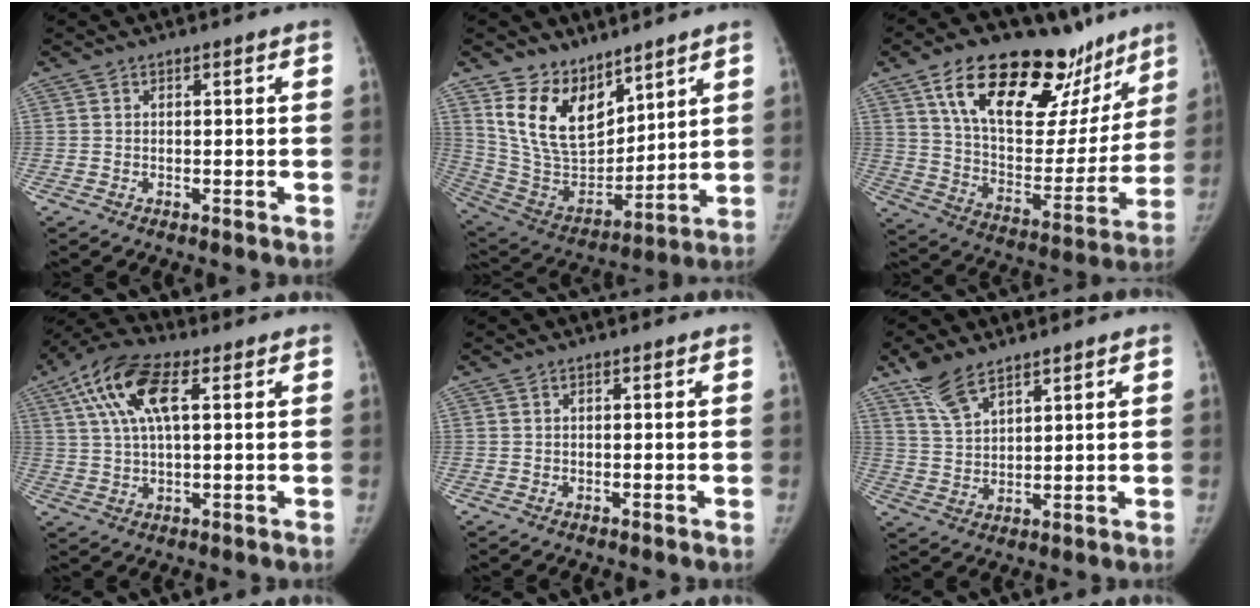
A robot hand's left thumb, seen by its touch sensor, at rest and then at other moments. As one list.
[{"total": 16.1, "force": [10.3, 9.2, 8.3], "torque": [-0.111, -0.064, 0.221]}, {"total": 30.1, "force": [18.4, 14.8, 18.8], "torque": [-0.239, -0.041, 0.292]}, {"total": 12.9, "force": [4.7, 5.4, 10.7], "torque": [-0.217, 0.017, 0.082]}, {"total": 0.0}, {"total": 6.6, "force": [5.0, 2.5, 3.4], "torque": [-0.057, -0.019, 0.106]}]